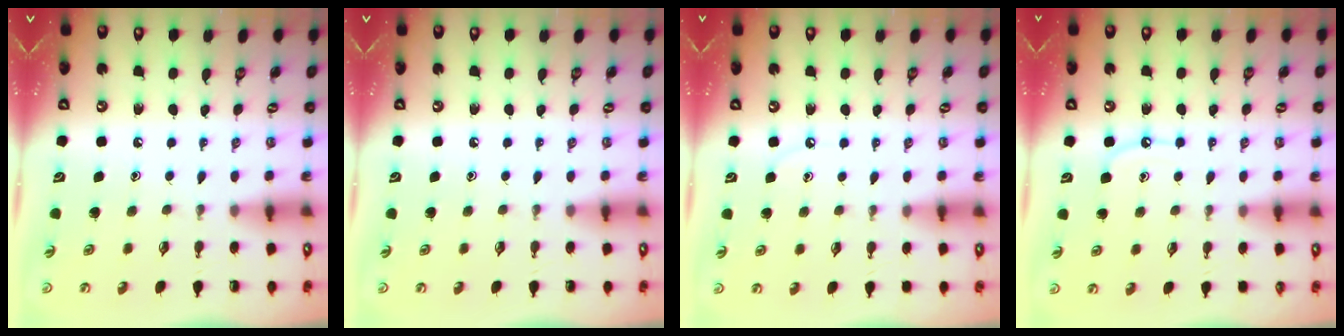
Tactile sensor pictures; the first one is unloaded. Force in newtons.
{"total": 0.0}
{"total": 3.2, "press": 3.2, "slide": 0.5}
{"total": 5.9, "press": 5.8, "slide": 0.6}